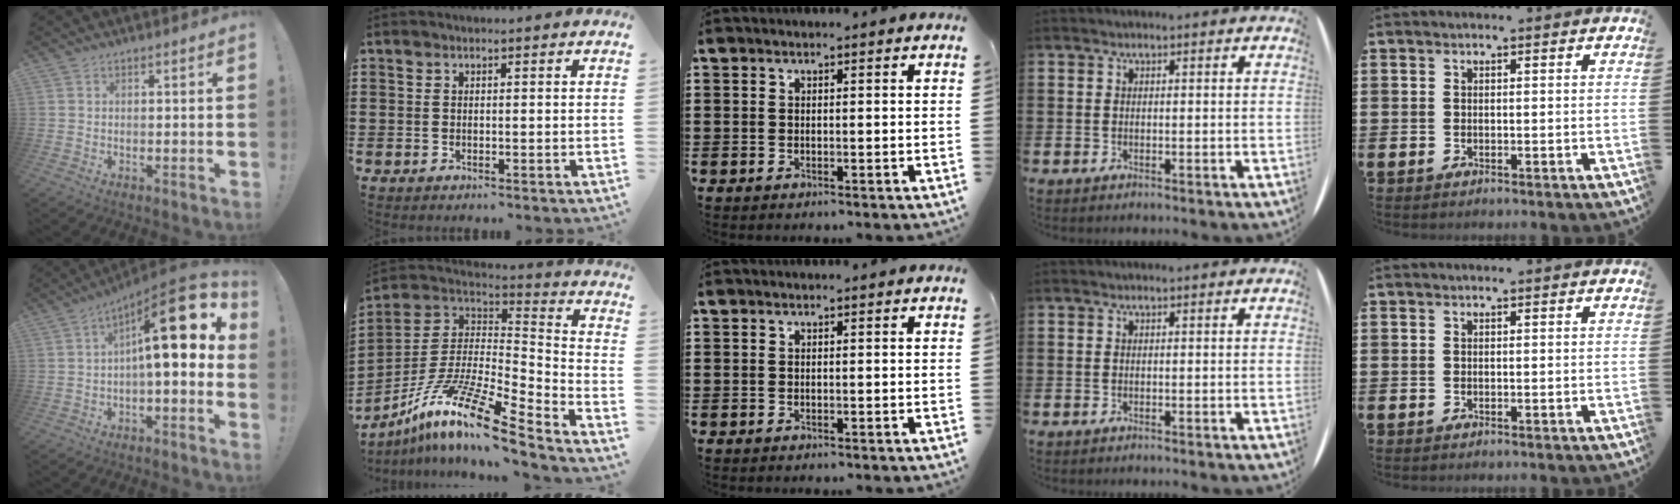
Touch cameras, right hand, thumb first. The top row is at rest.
{"thumb": {"total": 18.7, "force": [4.3, 4.7, 17.6], "torque": [-0.267, -0.020, 0.066]}, "index": {"total": 14.1, "force": [-10.0, 1.9, 9.8], "torque": [-0.196, 0.008, -0.195]}}